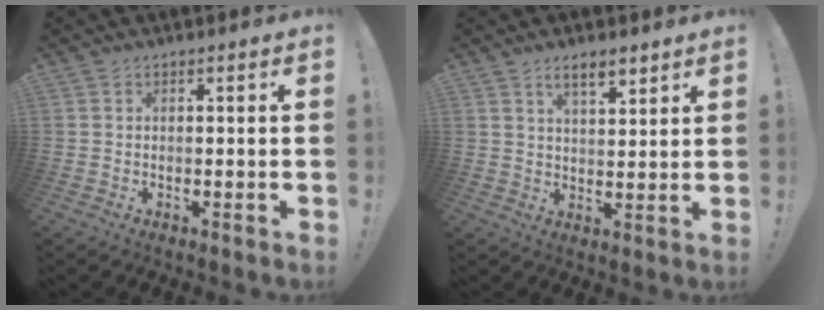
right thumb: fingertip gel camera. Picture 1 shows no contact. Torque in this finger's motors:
{"motor_torque": [0.25, 0.58, 0.27, 0.61, -0.06]}